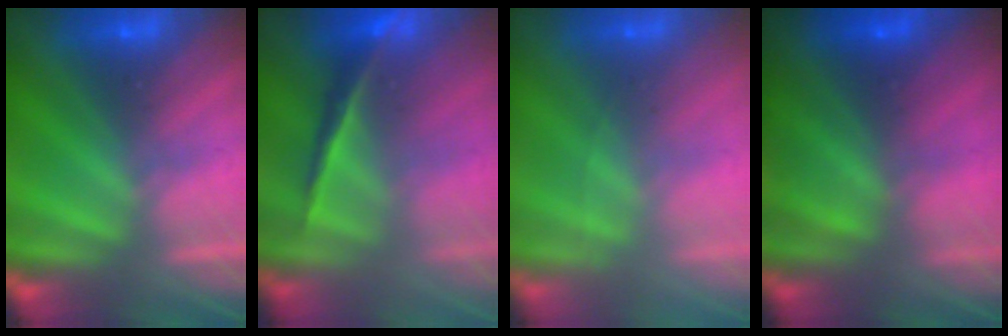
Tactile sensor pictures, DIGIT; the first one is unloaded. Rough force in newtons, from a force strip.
{"total": 1.9}
{"total": 2.6}
{"total": 7.1}